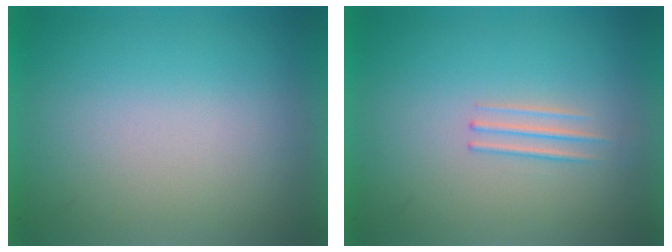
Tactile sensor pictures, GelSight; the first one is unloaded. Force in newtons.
{"total": 1.3}